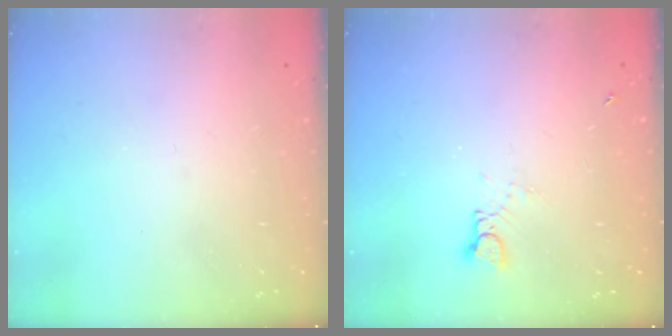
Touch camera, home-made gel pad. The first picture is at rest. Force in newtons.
{"total": 1.2, "press": 1.1, "slide": 0.1}